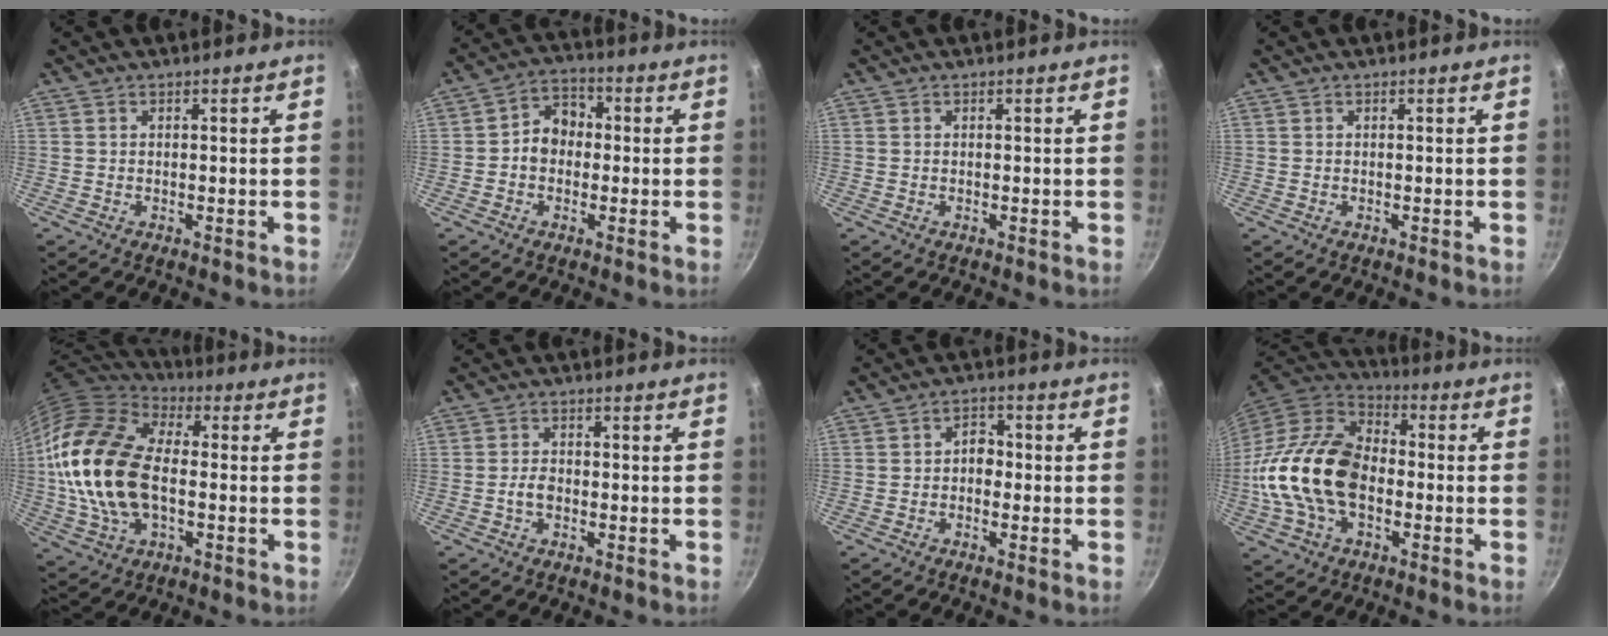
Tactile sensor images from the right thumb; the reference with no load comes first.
{"total": 6.8, "force": [-0.3, 5.6, 3.9], "torque": [-0.025, 0.021, -0.018]}
{"total": 0.0}
{"total": 0.0}
{"total": 21.2, "force": [-0.9, 13.0, 16.7], "torque": [-0.315, 0.025, -0.025]}
{"total": 2.5, "force": [-0.8, 1.6, 1.7], "torque": [-0.029, 0.014, -0.017]}
{"total": 2.2, "force": [-0.2, 1.7, 1.3], "torque": [-0.013, 0.005, -0.009]}
{"total": 21.4, "force": [-2.8, 14.2, 15.7], "torque": [-0.280, 0.034, -0.063]}